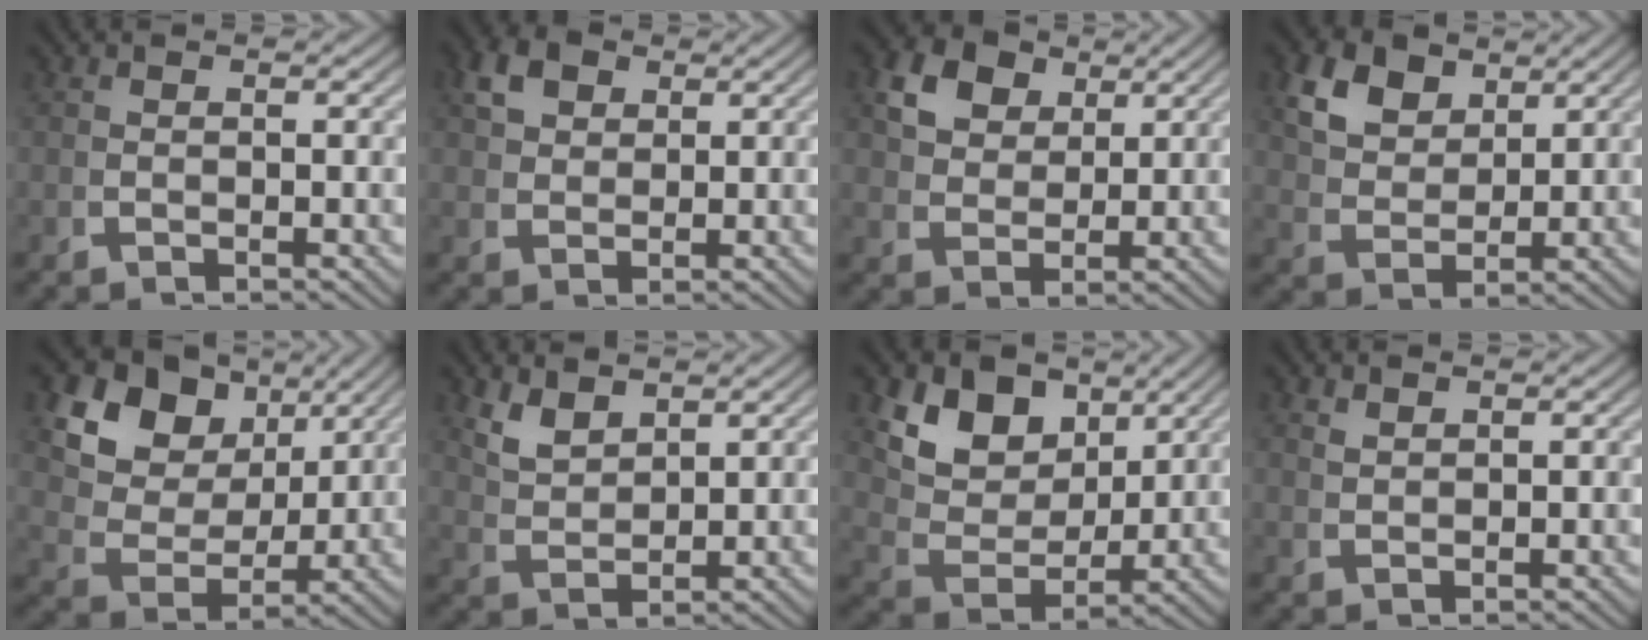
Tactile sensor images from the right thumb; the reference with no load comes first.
{"total": 3.8, "force": [2.6, 2.1, 1.8], "torque": [-0.035, 0.002, 0.052]}
{"total": 6.7, "force": [3.5, 4.5, 3.5], "torque": [-0.072, -0.002, 0.066]}
{"total": 6.1, "force": [3.5, 3.7, 3.4], "torque": [-0.076, -0.008, 0.073]}
{"total": 10.7, "force": [3.5, 7.5, 6.8], "torque": [-0.145, -0.011, 0.061]}
{"total": 3.4, "force": [2.7, 1.0, 1.6], "torque": [-0.037, -0.006, 0.068]}
{"total": 8.7, "force": [2.8, 5.6, 5.9], "torque": [-0.121, -0.019, 0.056]}
{"total": 1.6, "force": [1.6, -0.3, 0.1], "torque": [0.002, 0.005, 0.039]}